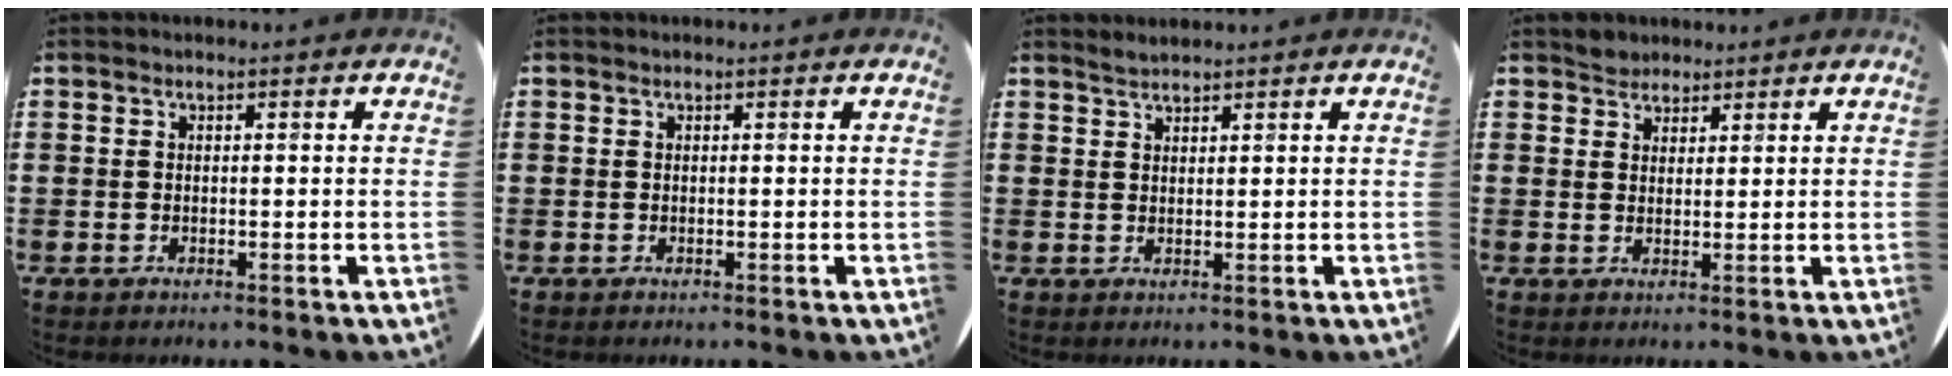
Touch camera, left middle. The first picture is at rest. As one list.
[{"total": 0.0}, {"total": 1.5, "force": [1.5, 0.0, 0.1], "torque": [-0.004, 0.001, 0.028]}, {"total": 2.2, "force": [2.0, 0.9, -0.3], "torque": [0.009, 0.001, 0.040]}]